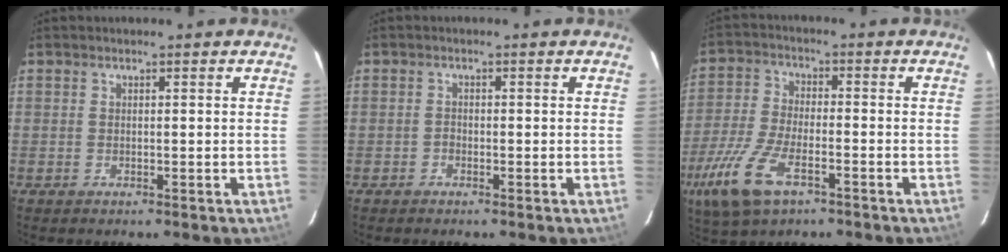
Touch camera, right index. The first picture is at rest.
{"total": 0.9, "force": [-0.7, 0.6, 0.0], "torque": [0.000, 0.000, -0.013]}
{"total": 14.2, "force": [-7.5, 6.1, 10.4], "torque": [-0.240, -0.027, -0.146]}